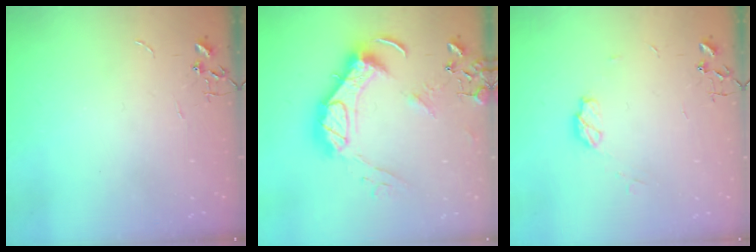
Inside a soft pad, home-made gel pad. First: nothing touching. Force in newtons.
{"total": 19.2, "press": 19.0, "slide": 2.3}
{"total": 6.3, "press": 6.2, "slide": 0.5}